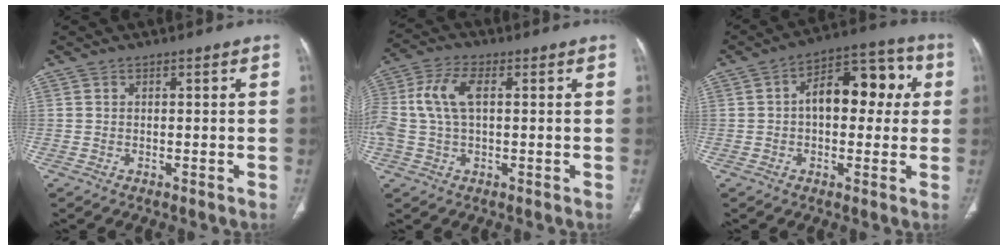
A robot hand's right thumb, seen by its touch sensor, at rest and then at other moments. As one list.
[{"total": 9.7, "force": [1.3, 5.1, 8.1], "torque": [-0.195, 0.022, 0.026]}, {"total": 13.6, "force": [1.7, 8.0, 10.9], "torque": [-0.116, 0.040, 0.017]}]